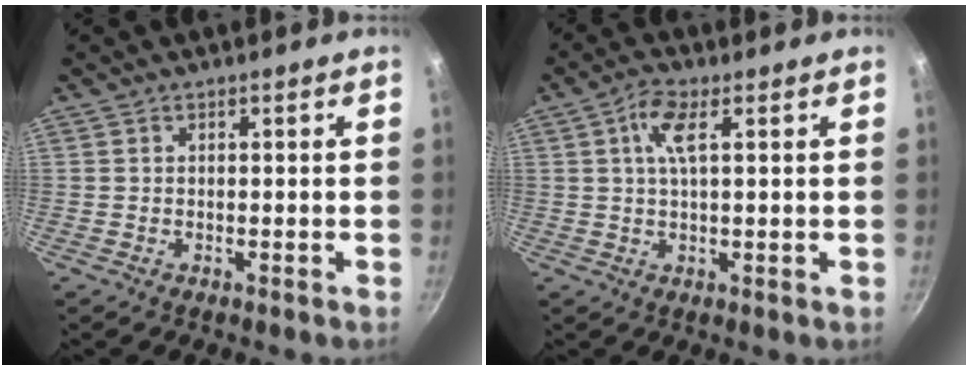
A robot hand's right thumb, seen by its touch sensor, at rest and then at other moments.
{"total": 5.2, "force": [1.7, 1.6, 4.7], "torque": [-0.096, 0.006, 0.030]}